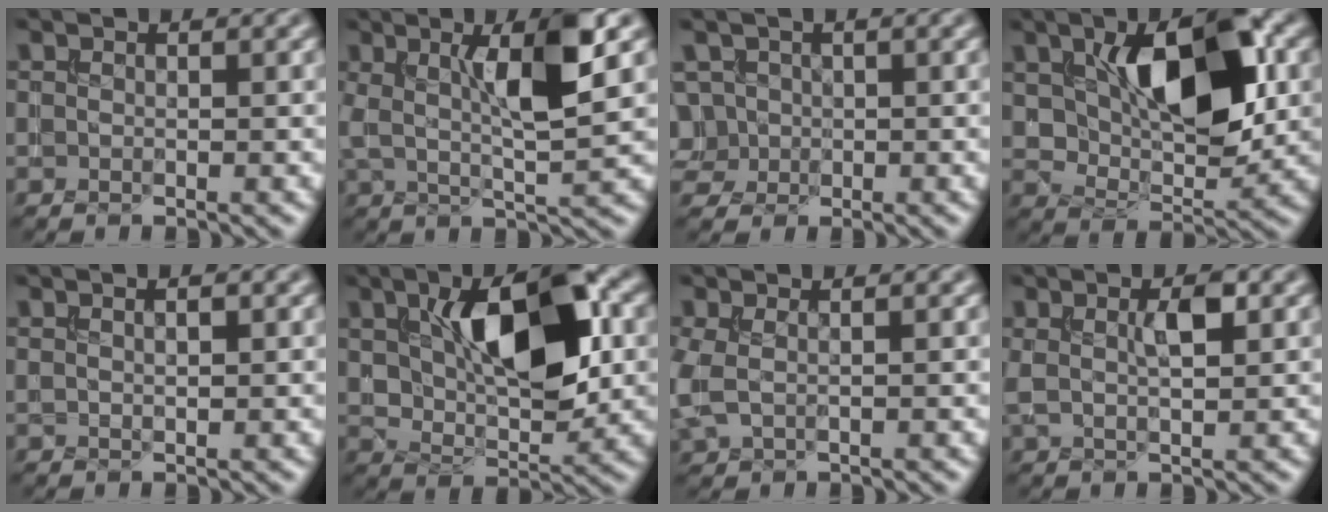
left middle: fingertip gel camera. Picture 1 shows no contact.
{"total": 7.0, "force": [1.8, 1.2, 6.7], "torque": [-0.115, 0.006, 0.031]}
{"total": 2.9, "force": [0.1, 2.8, 1.0], "torque": [-0.024, 0.015, 0.007]}
{"total": 9.6, "force": [2.6, 4.7, 7.9], "torque": [-0.130, 0.004, 0.047]}
{"total": 1.3, "force": [0.6, 0.4, 1.0], "torque": [-0.013, -0.005, 0.012]}
{"total": 9.6, "force": [2.4, 4.6, 8.1], "torque": [-0.133, 0.008, 0.042]}
{"total": 2.3, "force": [0.1, 1.4, 1.9], "torque": [-0.058, -0.001, 0.002]}
{"total": 2.7, "force": [0.9, 0.7, 2.4], "torque": [-0.045, 0.002, 0.016]}